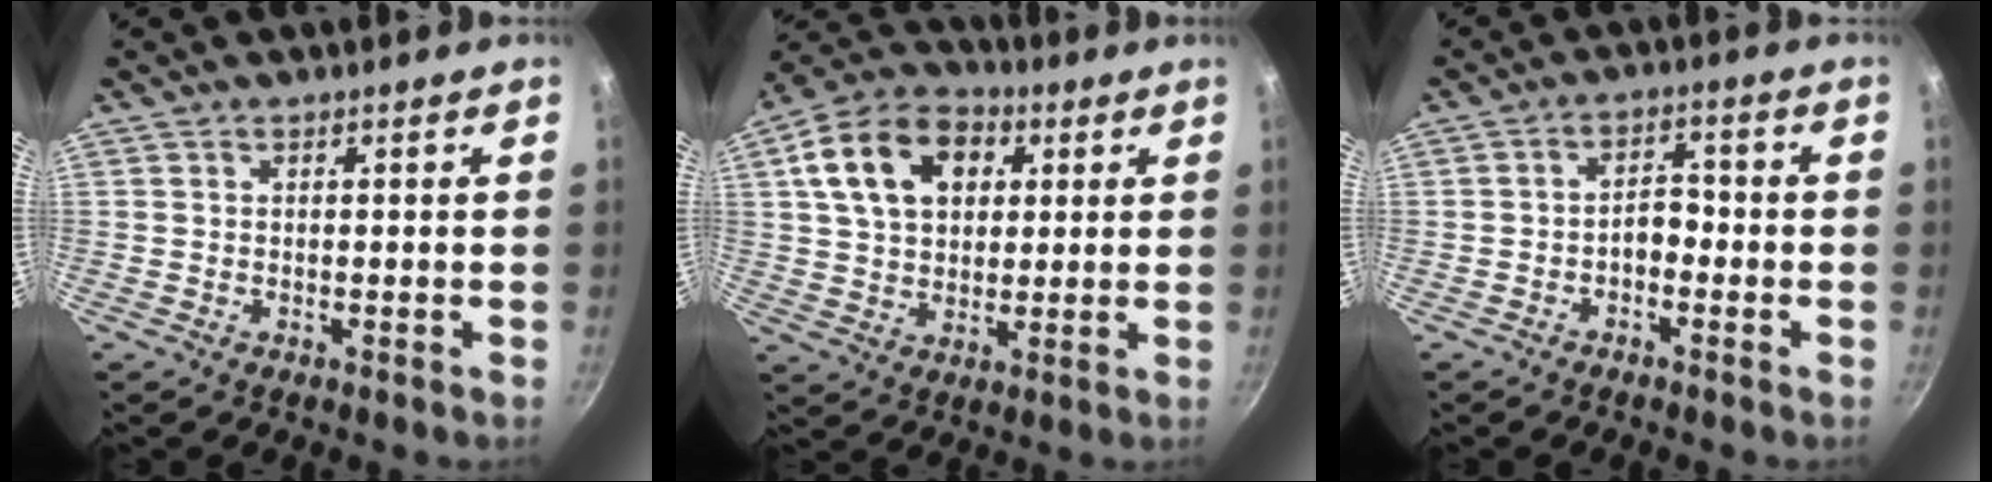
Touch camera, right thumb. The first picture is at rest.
{"total": 15.9, "force": [4.8, 11.3, 10.2], "torque": [-0.156, 0.013, 0.069]}
{"total": 3.5, "force": [-1.6, 2.2, 2.3], "torque": [-0.018, 0.025, -0.031]}